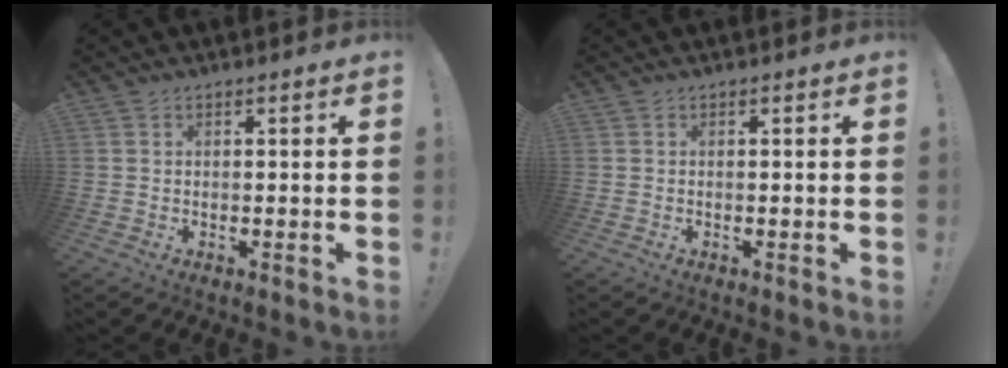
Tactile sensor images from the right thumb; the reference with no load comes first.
{"total": 0.0}